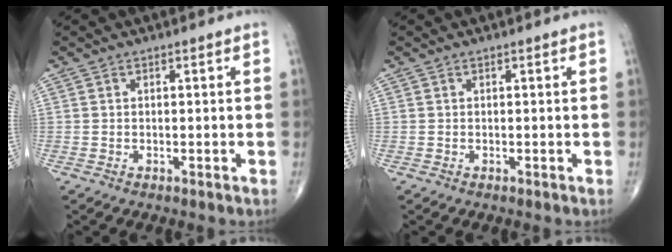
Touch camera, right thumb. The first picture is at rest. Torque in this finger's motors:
{"motor_torque": [-0.06, 0.06, 0.00, 0.00, 0.00]}